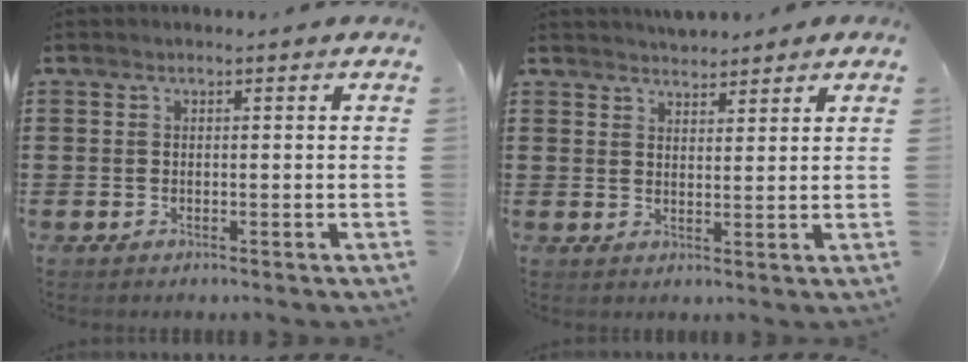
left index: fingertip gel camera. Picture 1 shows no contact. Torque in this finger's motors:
{"motor_torque": [1.46, -0.68, 0.53, 0.05]}